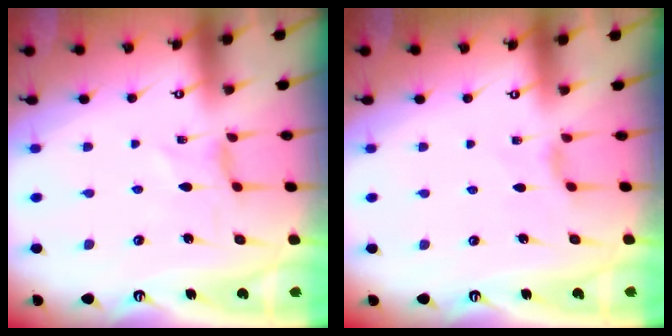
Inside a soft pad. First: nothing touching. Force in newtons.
{"total": 1.6, "press": 1.5, "slide": 0.4}